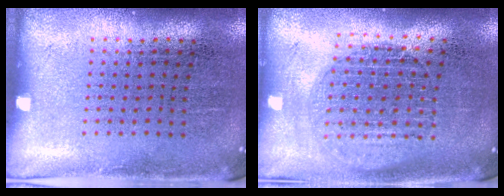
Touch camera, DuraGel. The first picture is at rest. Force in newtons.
{"total": 1.6, "press": 1.5, "slide": 0.7}